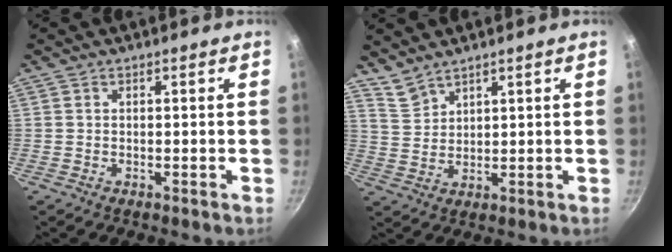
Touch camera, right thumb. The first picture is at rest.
{"total": 4.1, "force": [3.8, 1.3, 1.0], "torque": [-0.019, -0.017, 0.085]}